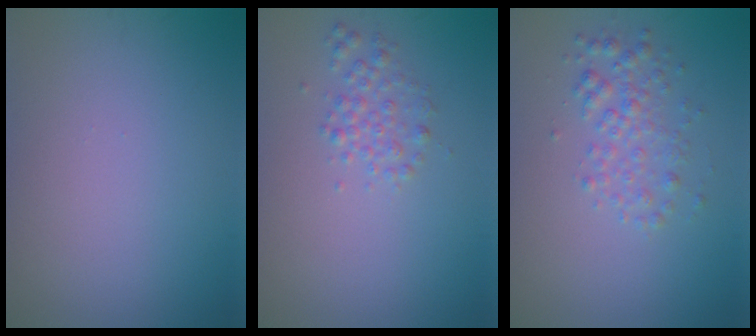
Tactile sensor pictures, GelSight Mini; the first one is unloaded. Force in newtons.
{"total": 1.7, "press": 1.7, "slide": 0.0}
{"total": 2.3, "press": 2.3, "slide": 0.1}